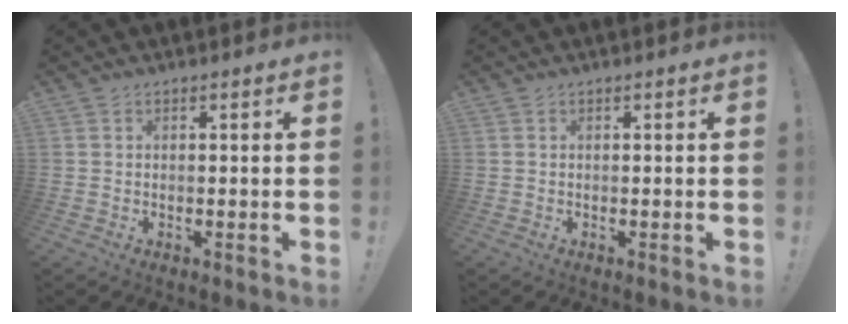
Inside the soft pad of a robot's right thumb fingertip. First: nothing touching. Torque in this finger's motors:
{"motor_torque": [-0.01, 0.01, 0.00, 0.00, 0.00]}